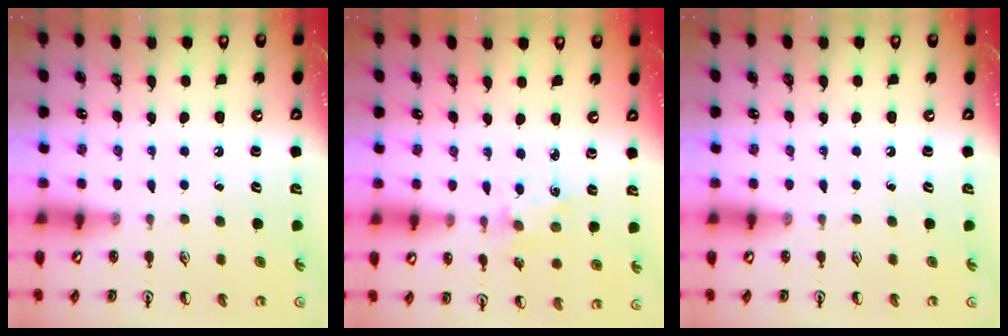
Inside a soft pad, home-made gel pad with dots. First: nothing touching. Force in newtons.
{"total": 1.5, "press": 1.5, "slide": 0.1}
{"total": 0.0}